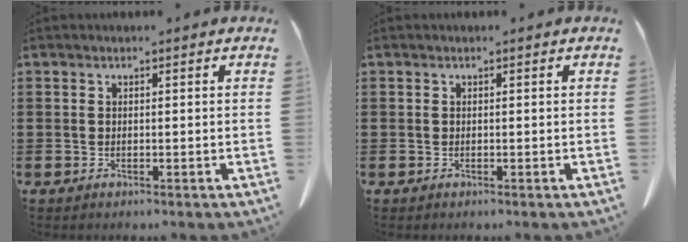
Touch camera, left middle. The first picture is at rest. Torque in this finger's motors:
{"motor_torque": [1.21, 0.93, 0.06, 0.00]}